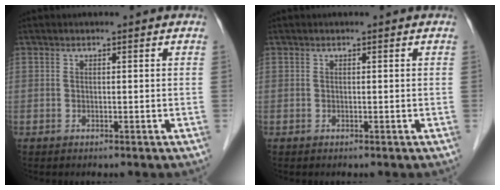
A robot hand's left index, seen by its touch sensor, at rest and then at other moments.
{"total": 0.0}